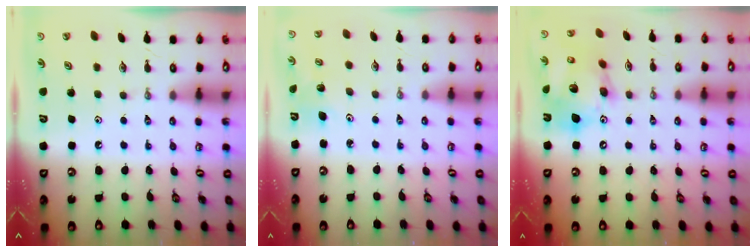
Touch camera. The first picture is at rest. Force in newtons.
{"total": 3.5, "press": 2.9, "slide": 2.0}
{"total": 17.9, "press": 17.7, "slide": 3.0}